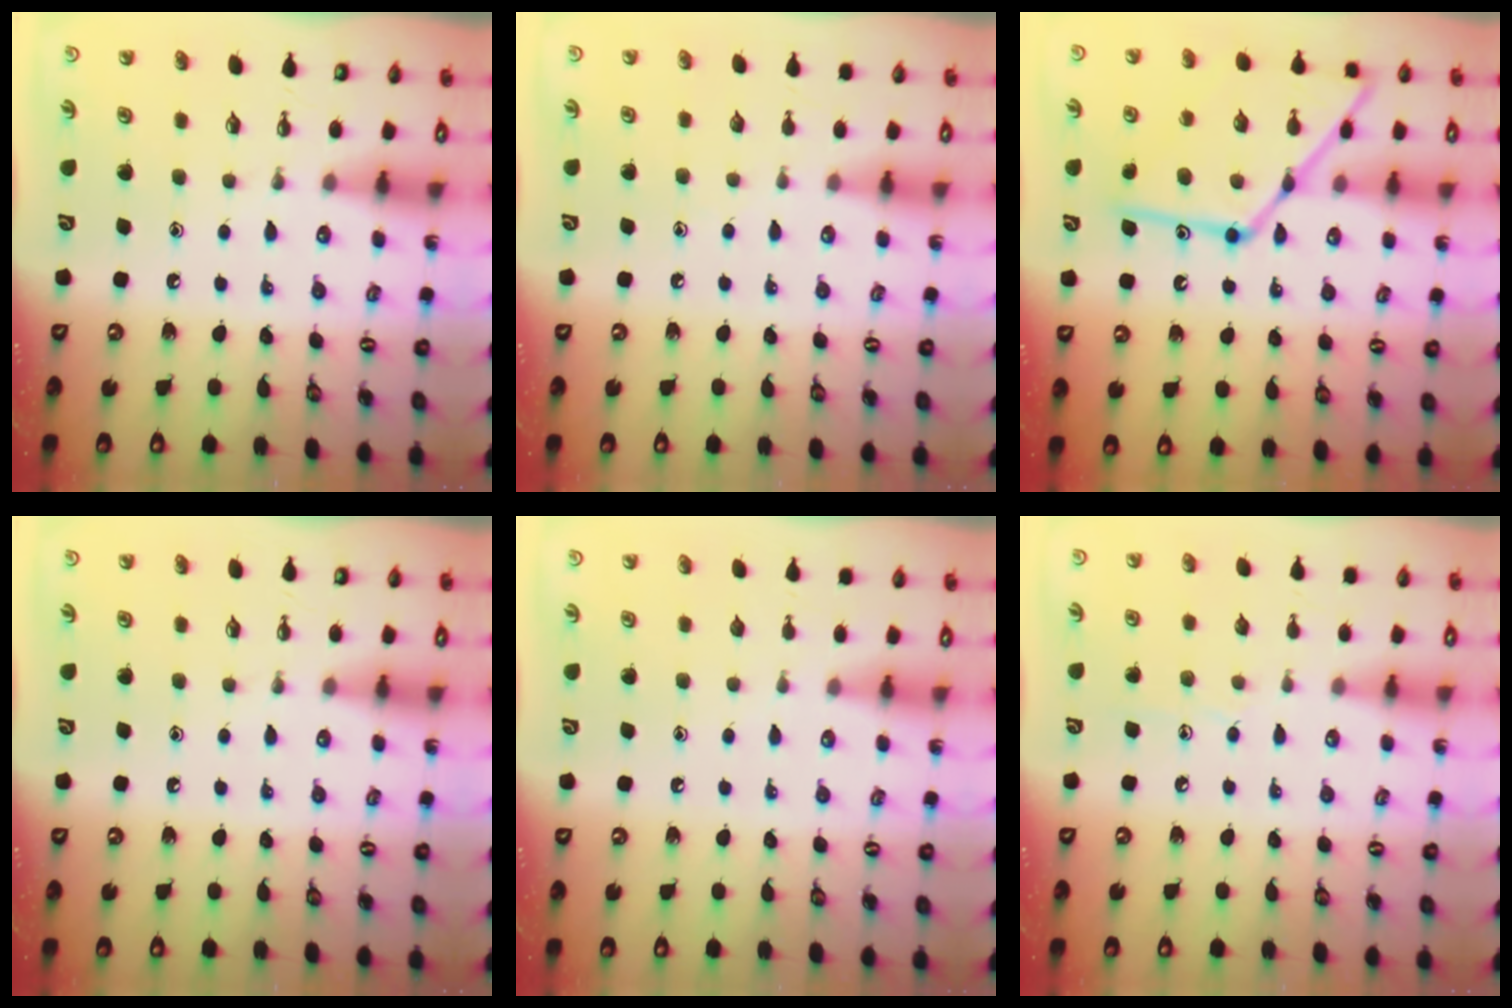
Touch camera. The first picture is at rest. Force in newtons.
{"total": 3.0, "press": 2.9, "slide": 0.3}
{"total": 19.2, "press": 19.1, "slide": 1.5}
{"total": 0.0}
{"total": 0.5, "press": 0.5, "slide": 0.1}
{"total": 5.1, "press": 5.1, "slide": 0.4}